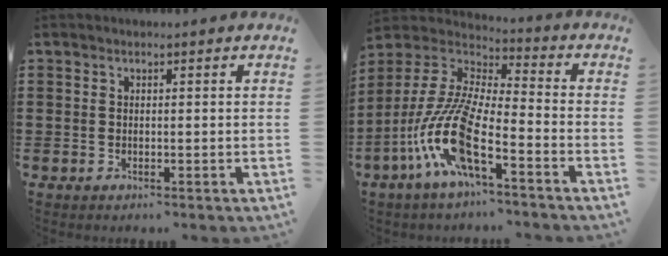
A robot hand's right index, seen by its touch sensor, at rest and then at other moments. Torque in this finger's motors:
{"motor_torque": [2.14, 0.00, 0.90, 0.21]}